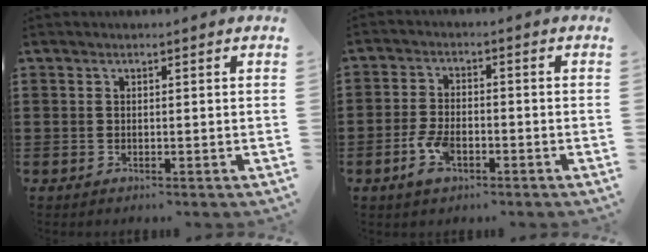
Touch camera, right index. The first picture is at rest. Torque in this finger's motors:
{"motor_torque": [0.12, -0.02, 0.15, 0.07]}